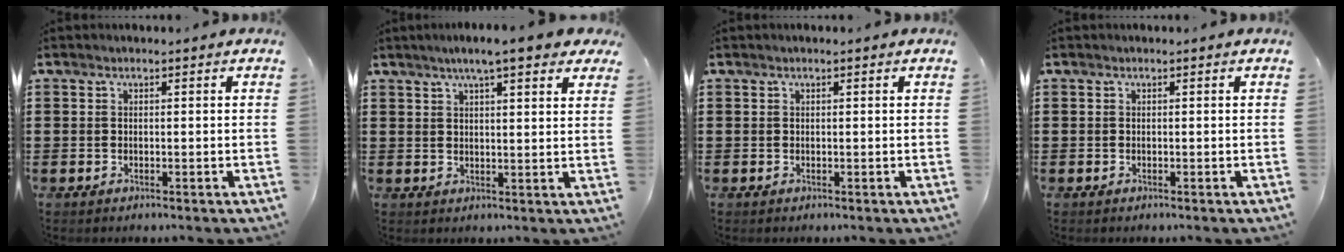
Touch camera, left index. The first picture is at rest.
{"total": 5.5, "force": [4.3, 0.4, 3.5], "torque": [-0.070, -0.002, 0.073]}
{"total": 0.0}
{"total": 0.0}